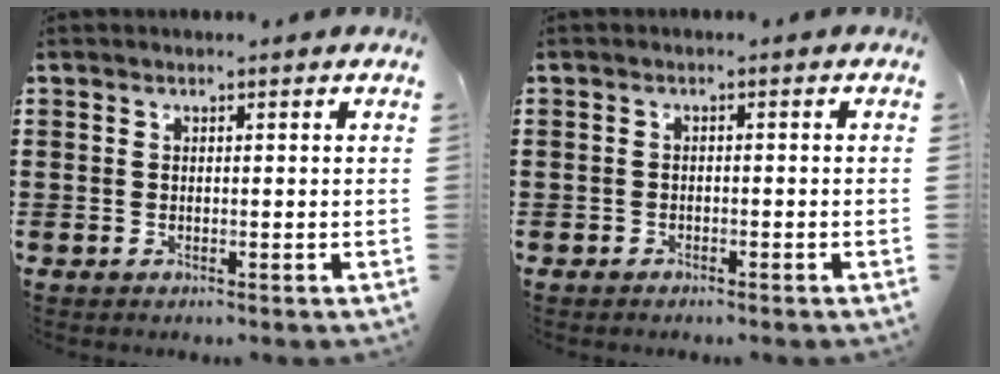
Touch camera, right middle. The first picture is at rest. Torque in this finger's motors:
{"motor_torque": [0.54, 0.60, -0.04, -0.01]}